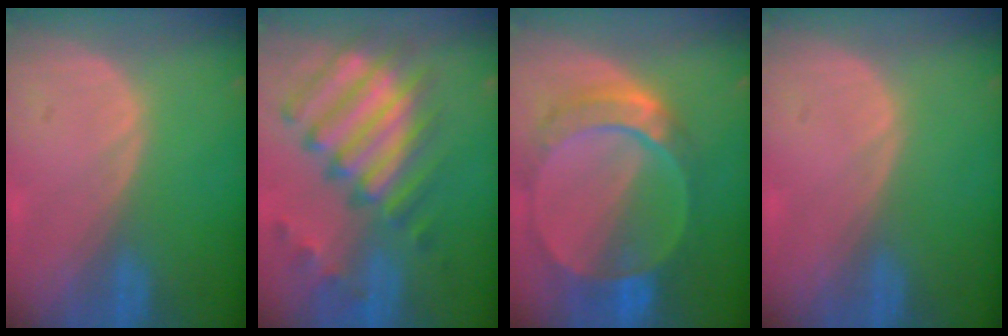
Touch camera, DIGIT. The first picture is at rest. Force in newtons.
{"total": 12.2, "press": 10.4, "slide": 6.3}
{"total": 9.8, "press": 8.4, "slide": 5.0}
{"total": 0.0}